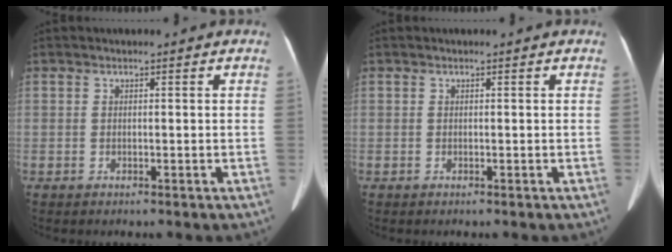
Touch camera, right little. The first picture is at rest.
{"total": 0.0}